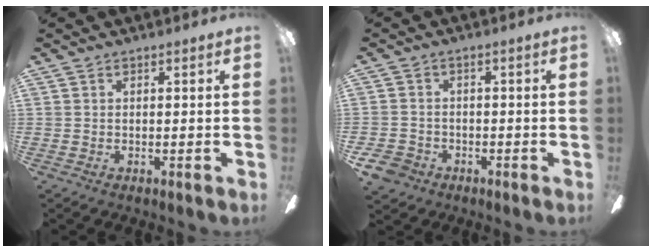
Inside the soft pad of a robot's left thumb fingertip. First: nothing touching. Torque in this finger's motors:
{"motor_torque": [-0.48, 0.72, 0.10, -0.05, 0.00]}